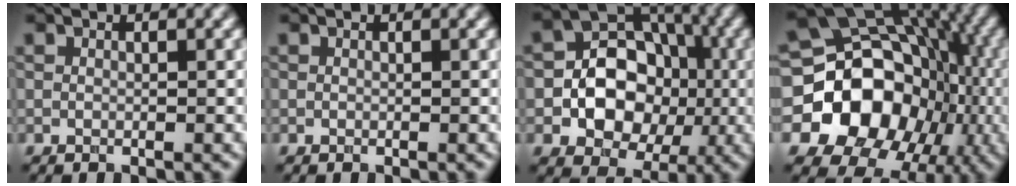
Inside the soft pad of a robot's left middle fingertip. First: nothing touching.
{"total": 0.0}
{"total": 8.0, "force": [-1.2, 6.2, 5.0], "torque": [-0.062, 0.008, -0.030]}
{"total": 18.4, "force": [-4.3, 15.5, 9.1], "torque": [-0.124, -0.005, -0.096]}